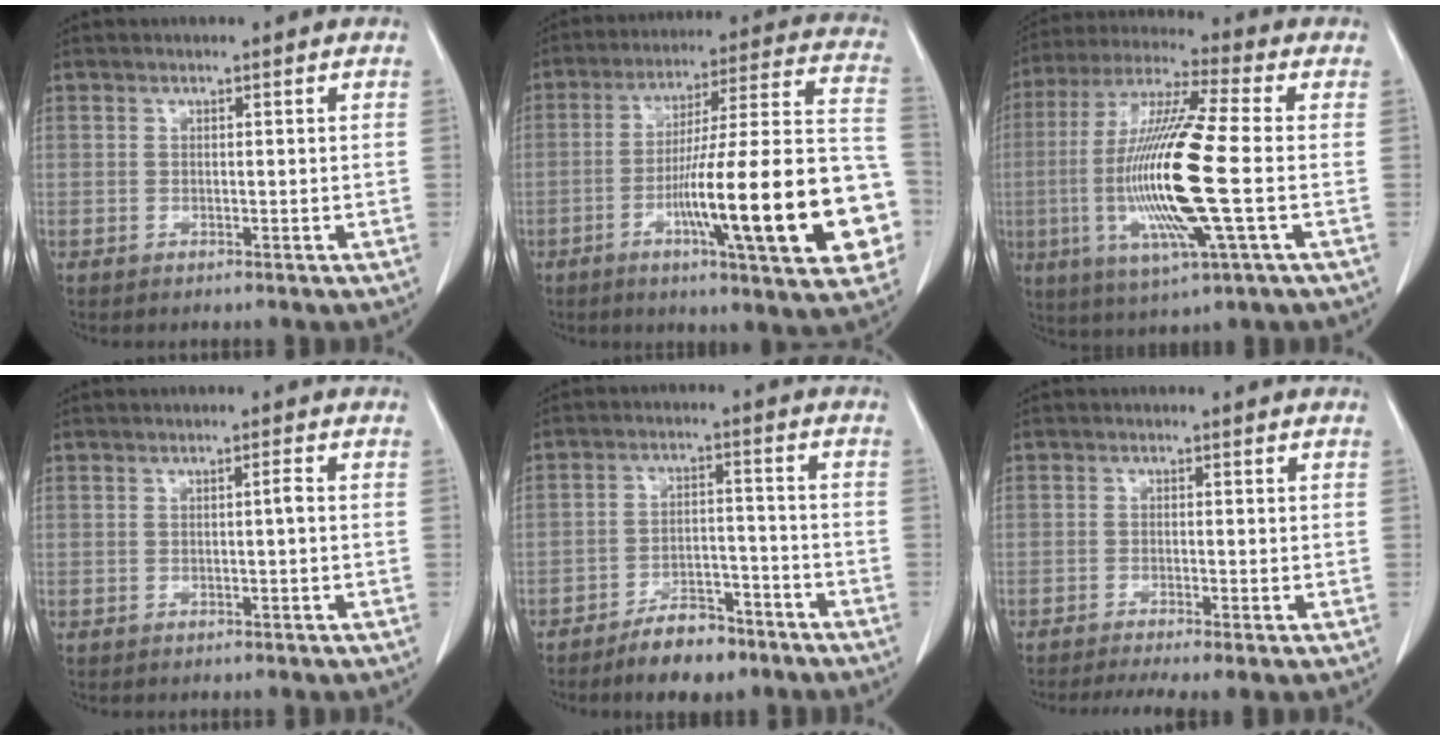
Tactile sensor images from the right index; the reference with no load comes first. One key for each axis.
{"total": 25.0, "fx": -7.5, "fy": 2.4, "fz": 23.7, "tx": -0.281, "ty": 0.008, "tz": -0.109}
{"total": 18.5, "fx": -2.6, "fy": 0.9, "fz": 18.3, "tx": -0.379, "ty": -0.013, "tz": -0.055}
{"total": 0.9, "fx": 0.0, "fy": 0.0, "fz": 0.9, "tx": -0.016, "ty": 0.002, "tz": -0.001}
{"total": 7.6, "fx": -5.7, "fy": 3.0, "fz": 3.9, "tx": -0.063, "ty": 0.006, "tz": -0.093}
{"total": 5.6, "fx": -4.2, "fy": 0.6, "fz": 3.7, "tx": -0.055, "ty": -0.012, "tz": -0.067}